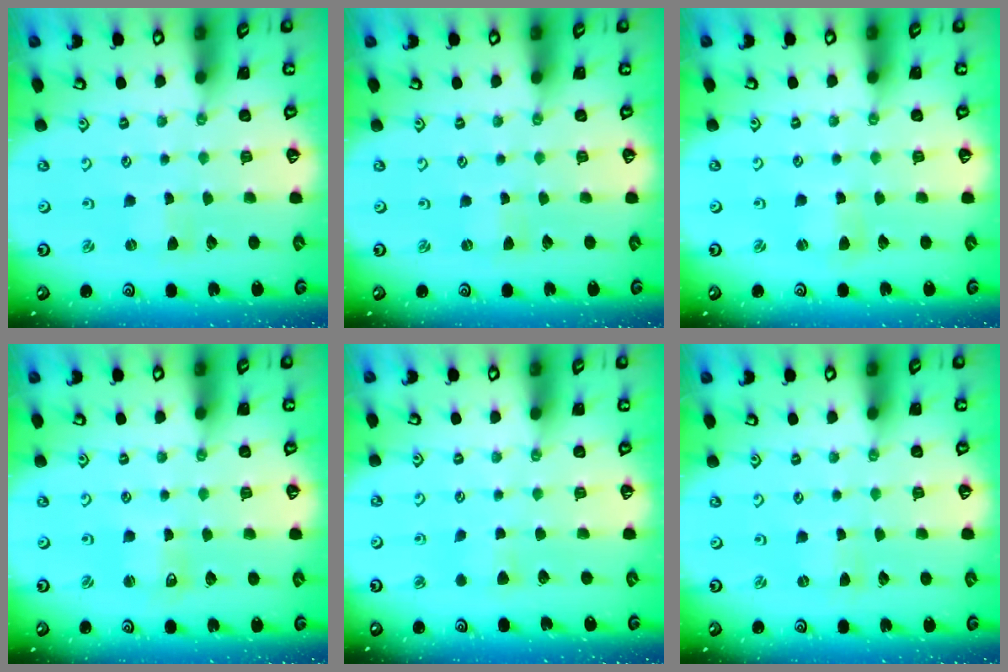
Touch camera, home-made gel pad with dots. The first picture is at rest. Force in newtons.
{"total": 0.0}
{"total": 1.8, "press": 1.8, "slide": 0.2}
{"total": 2.3, "press": 2.3, "slide": 0.3}
{"total": 4.1, "press": 4.1, "slide": 0.6}
{"total": 0.0}